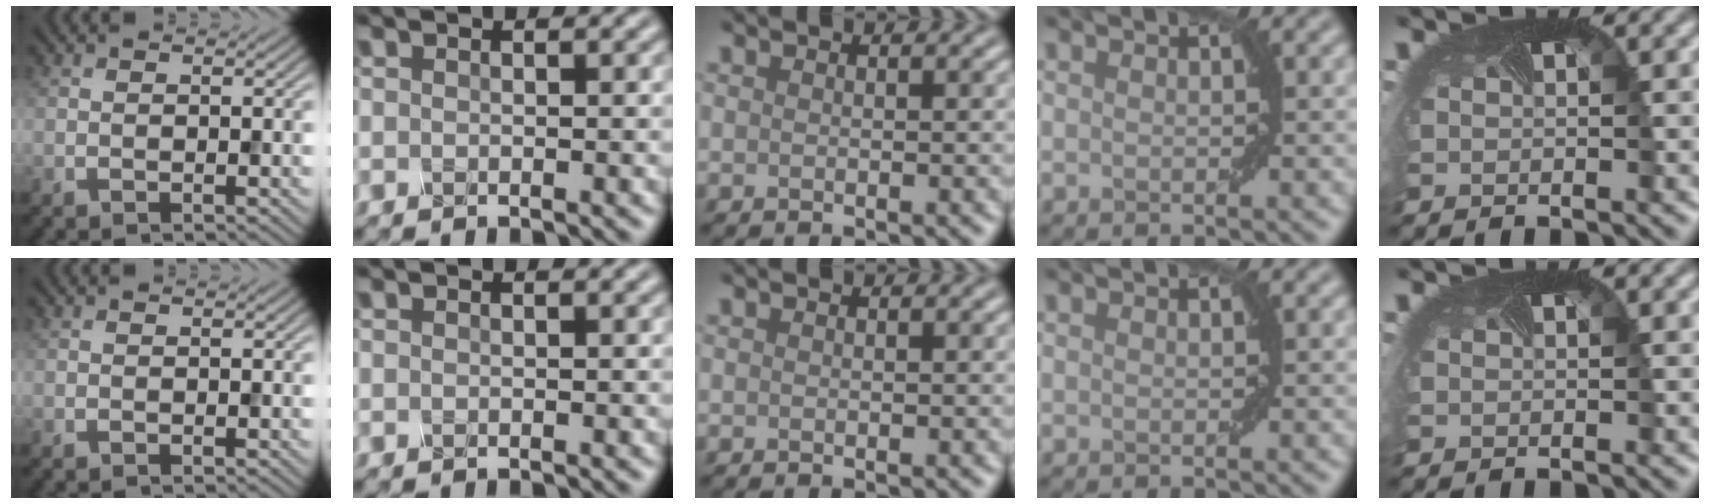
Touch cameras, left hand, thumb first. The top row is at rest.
{}